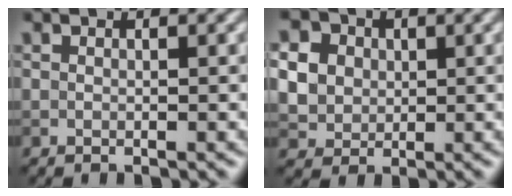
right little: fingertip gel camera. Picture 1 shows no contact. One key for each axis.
{"total": 7.8, "fx": 2.2, "fy": 6.6, "fz": 3.5, "tx": -0.083, "ty": 0.026, "tz": 0.033}